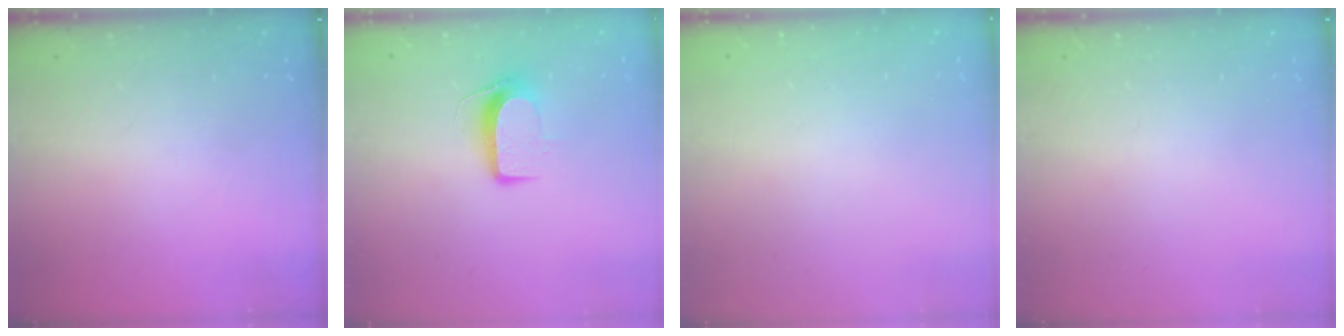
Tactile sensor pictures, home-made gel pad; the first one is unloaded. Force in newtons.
{"total": 8.9, "press": 8.9, "slide": 0.7}
{"total": 0.0}
{"total": 0.0}